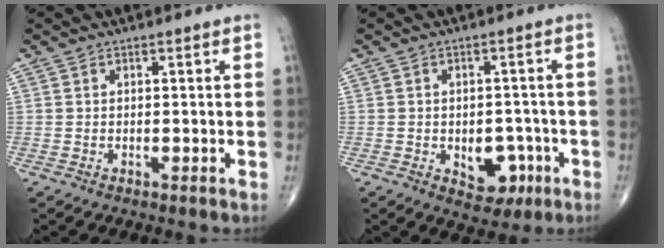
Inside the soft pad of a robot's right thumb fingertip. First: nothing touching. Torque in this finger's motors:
{"motor_torque": [2.84, 2.16, 0.31, -0.47, -0.01]}